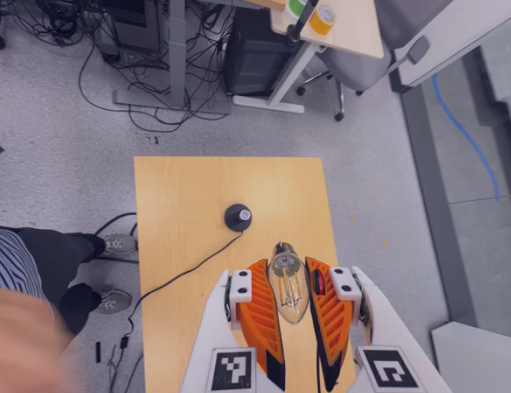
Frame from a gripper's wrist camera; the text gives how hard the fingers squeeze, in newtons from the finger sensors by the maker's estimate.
{"total": 21.1, "left": 25.6, "right": 16.7}